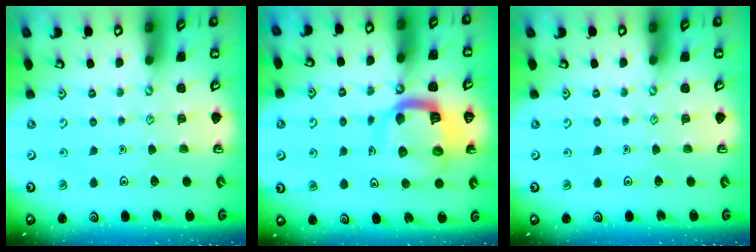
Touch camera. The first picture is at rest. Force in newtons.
{"total": 11.9, "press": 11.8, "slide": 1.2}
{"total": 0.0}